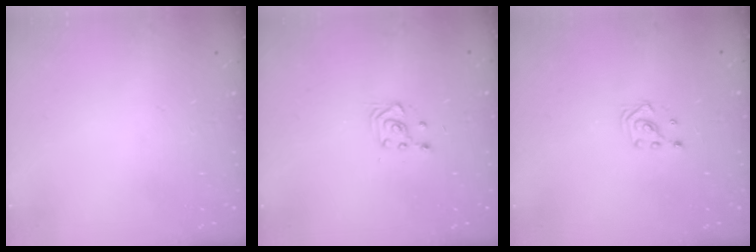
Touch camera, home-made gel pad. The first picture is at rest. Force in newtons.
{"total": 2.8, "press": 2.7, "slide": 0.7}
{"total": 2.6, "press": 2.6, "slide": 0.3}